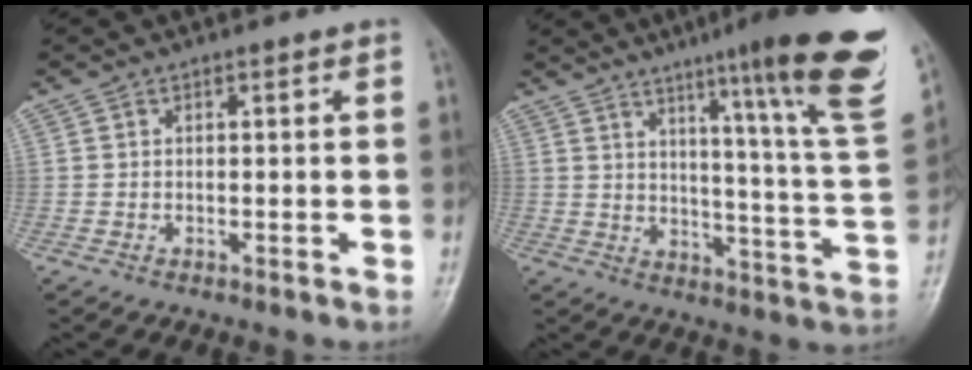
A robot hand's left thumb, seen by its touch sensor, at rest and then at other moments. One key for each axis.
{"total": 22.3, "fx": 13.5, "fy": 0.7, "fz": 17.8, "tx": -0.223, "ty": -0.074, "tz": 0.181}